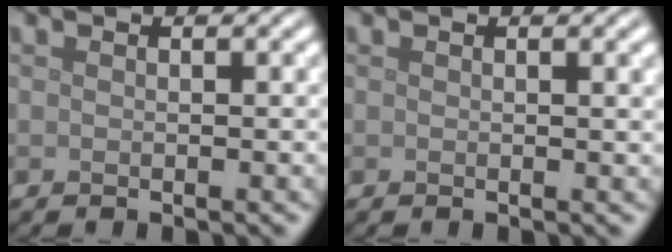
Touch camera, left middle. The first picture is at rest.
{"total": 1.1, "force": [0.5, 0.3, 0.9], "torque": [-0.007, 0.005, 0.007]}